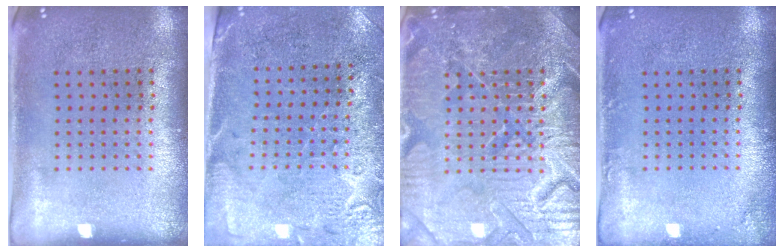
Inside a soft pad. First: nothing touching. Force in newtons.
{"total": 2.9, "press": 2.6, "slide": 1.2}
{"total": 7.9, "press": 7.8, "slide": 0.9}
{"total": 1.1, "press": 1.1, "slide": 0.1}